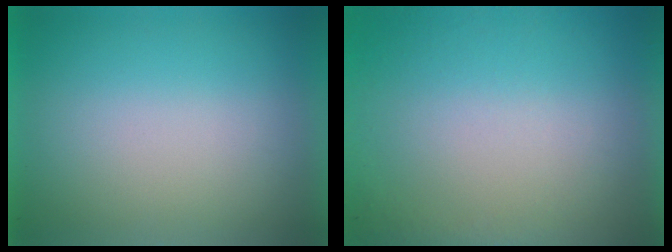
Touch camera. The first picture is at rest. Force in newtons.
{"total": 7.0}